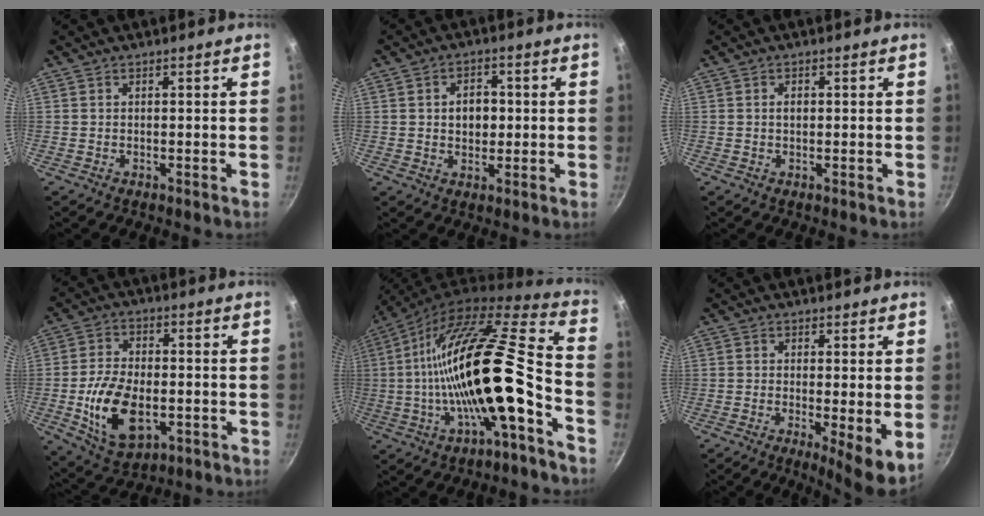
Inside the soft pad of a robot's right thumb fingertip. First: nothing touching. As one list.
[{"total": 5.6, "force": [0.4, 4.2, 3.7], "torque": [-0.034, 0.005, 0.005]}, {"total": 1.3, "force": [0.1, 0.9, 1.0], "torque": [-0.013, 0.003, 0.003]}, {"total": 14.3, "force": [-3.1, 8.4, 11.2], "torque": [-0.194, 0.007, -0.047]}, {"total": 20.5, "force": [-6.2, 4.7, 18.9], "torque": [-0.290, 0.046, -0.110]}, {"total": 7.1, "force": [-0.7, 1.5, 6.9], "torque": [-0.092, -0.023, -0.008]}]